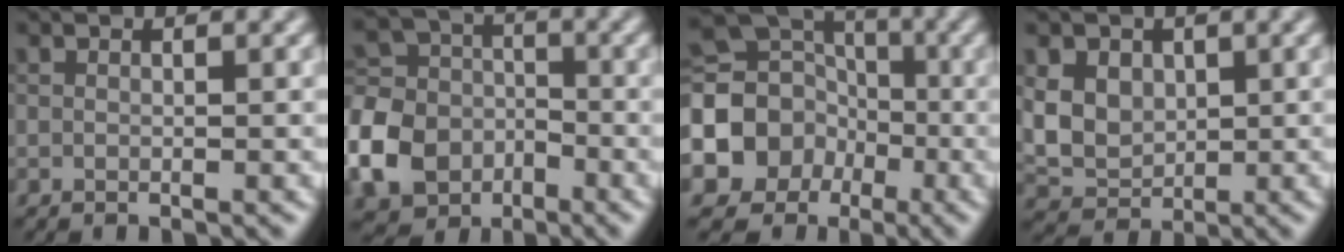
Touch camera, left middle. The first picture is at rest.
{"total": 7.3, "force": [-3.0, 5.8, 3.3], "torque": [-0.074, 0.003, -0.072]}
{"total": 11.6, "force": [-3.2, 10.1, 4.7], "torque": [-0.105, -0.009, -0.079]}
{"total": 5.4, "force": [1.6, 4.3, 2.9], "torque": [-0.060, 0.010, 0.027]}